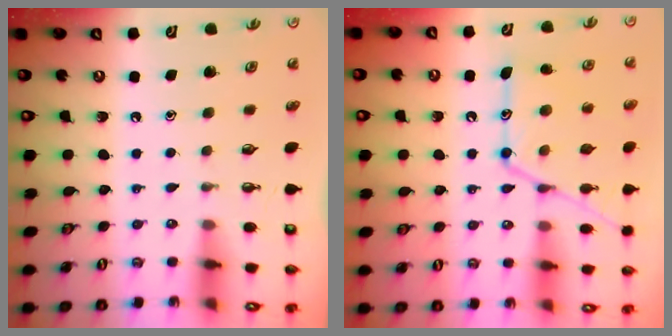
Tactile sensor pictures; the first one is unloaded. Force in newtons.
{"total": 15.1, "press": 15.0, "slide": 1.0}